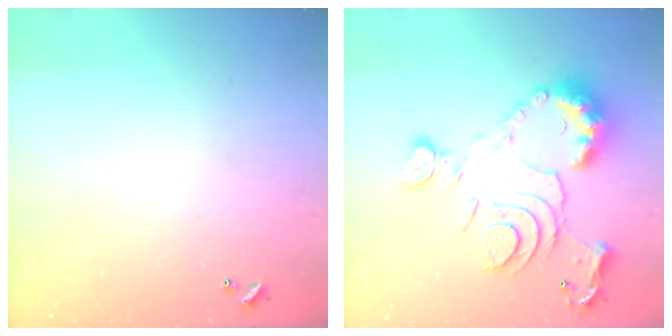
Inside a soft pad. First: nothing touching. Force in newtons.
{"total": 15.0, "press": 15.0, "slide": 1.6}